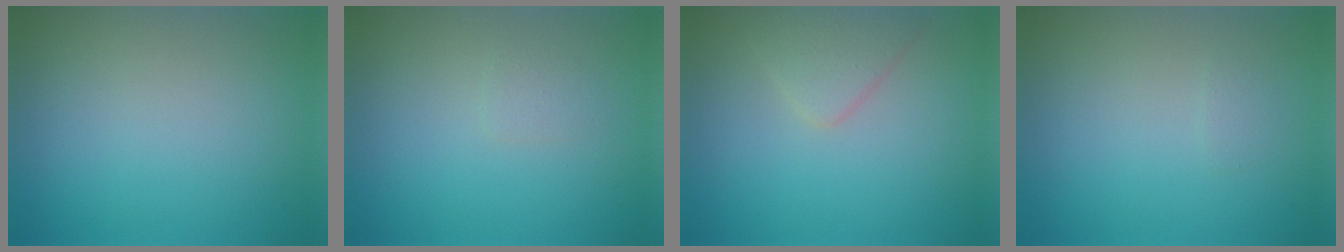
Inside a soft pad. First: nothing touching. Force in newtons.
{"total": 0.9, "press": 0.9, "slide": 0.0}
{"total": 2.1, "press": 2.1, "slide": 0.1}
{"total": 0.5, "press": 0.5, "slide": 0.1}